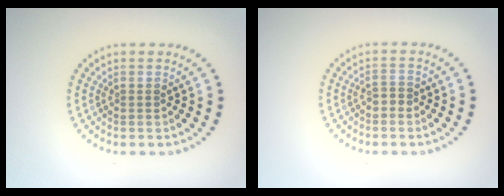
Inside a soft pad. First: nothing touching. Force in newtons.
{"total": 0.9, "press": 0.9, "slide": 0.3}